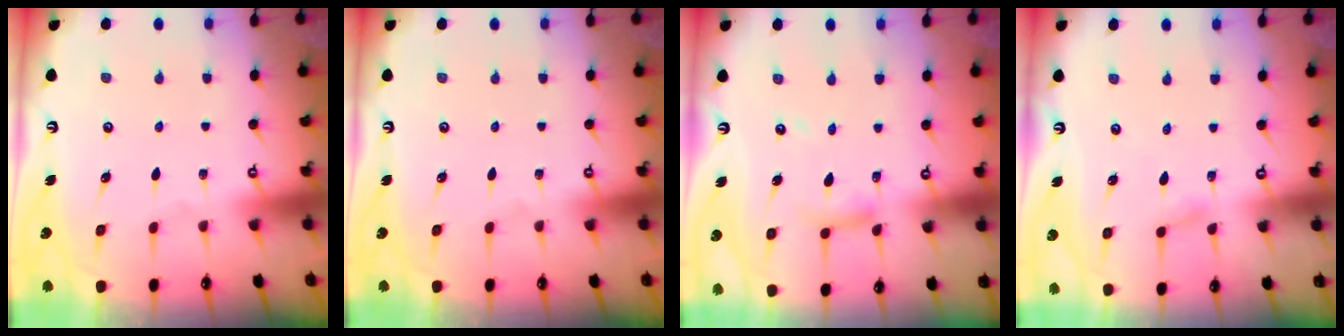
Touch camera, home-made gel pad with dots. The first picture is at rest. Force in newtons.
{"total": 0.0}
{"total": 7.1, "press": 7.1, "slide": 0.5}
{"total": 1.3, "press": 1.3, "slide": 0.1}